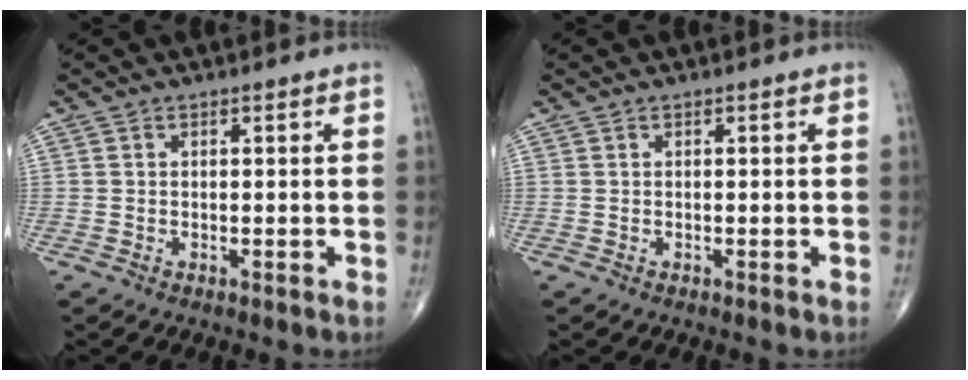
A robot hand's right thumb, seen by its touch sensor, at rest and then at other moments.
{"total": 0.0}